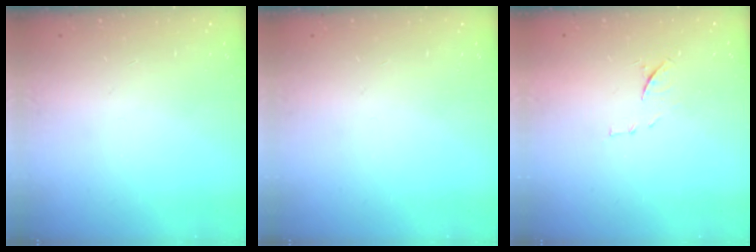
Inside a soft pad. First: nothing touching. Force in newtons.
{"total": 0.0}
{"total": 8.5, "press": 8.4, "slide": 1.0}